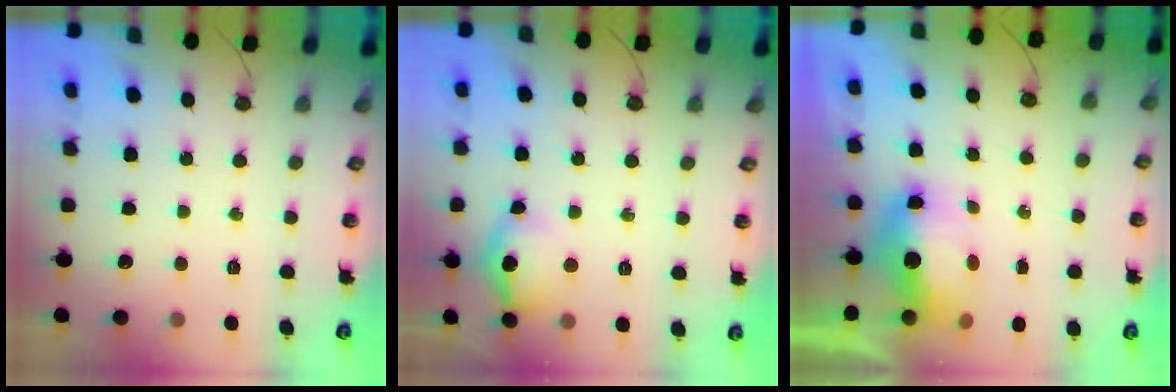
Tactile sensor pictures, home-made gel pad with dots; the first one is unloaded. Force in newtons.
{"total": 11.9, "press": 11.7, "slide": 2.2}
{"total": 8.6, "press": 8.5, "slide": 1.1}